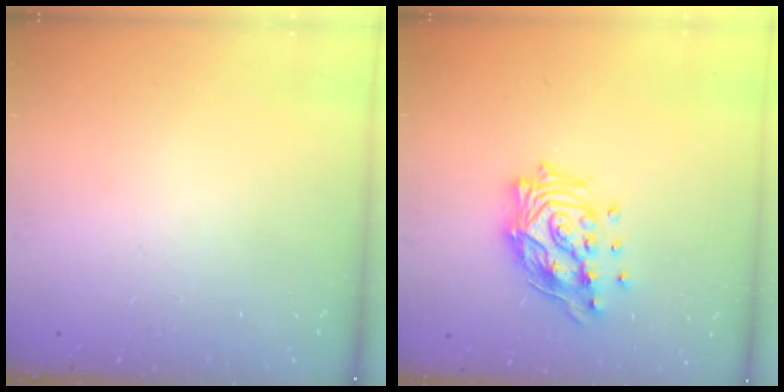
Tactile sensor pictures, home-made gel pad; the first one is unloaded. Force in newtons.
{"total": 15.2, "press": 15.2, "slide": 1.1}